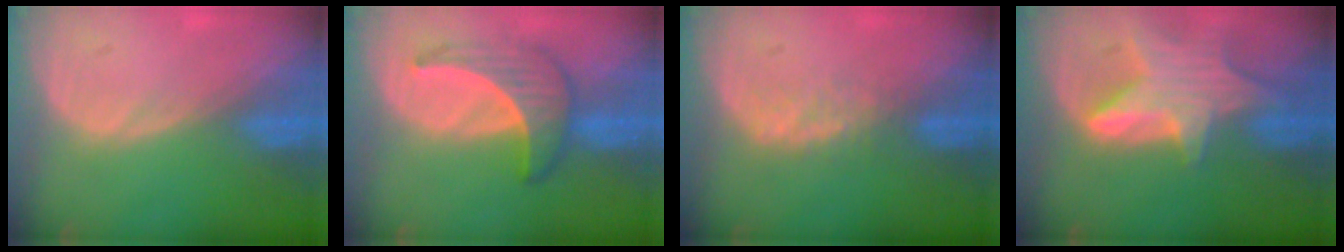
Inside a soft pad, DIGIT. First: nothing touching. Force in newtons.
{"total": 6.6, "press": 6.1, "slide": 2.5}
{"total": 2.3, "press": 2.3, "slide": 0.5}
{"total": 8.1, "press": 7.3, "slide": 3.6}